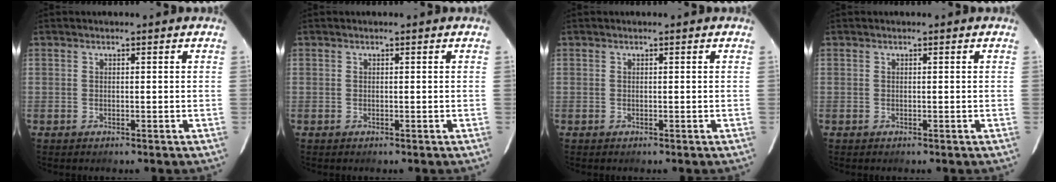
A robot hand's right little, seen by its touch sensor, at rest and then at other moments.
{"total": 0.0}
{"total": 0.0}
{"total": 0.0}